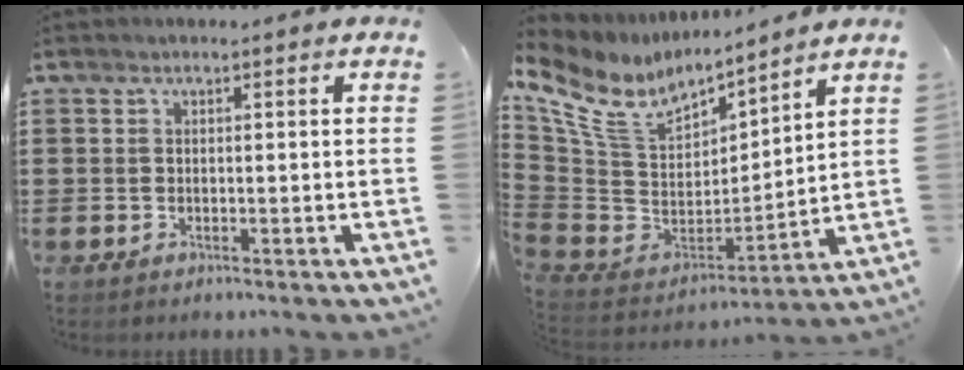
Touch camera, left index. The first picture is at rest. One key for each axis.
{"total": 10.7, "fx": 7.1, "fy": 5.8, "fz": 5.5, "tx": -0.157, "ty": -0.039, "tz": 0.127}